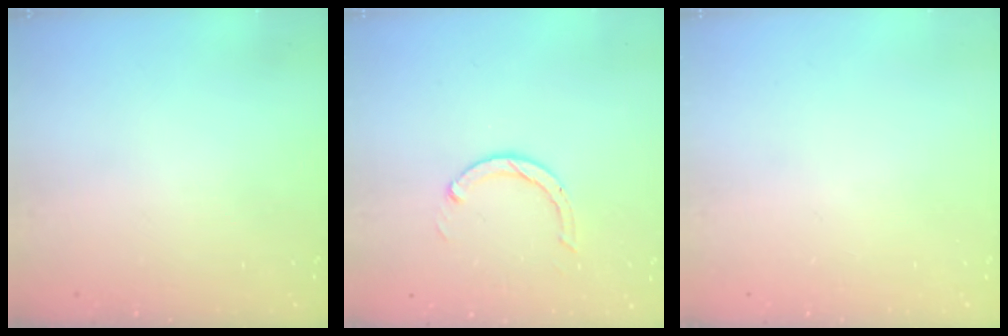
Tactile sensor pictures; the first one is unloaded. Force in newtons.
{"total": 3.0, "press": 3.0, "slide": 0.3}
{"total": 0.0}